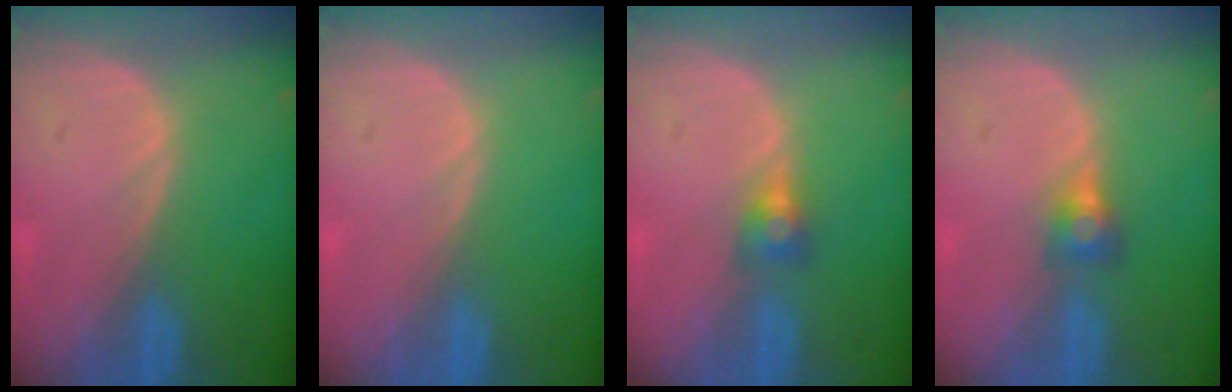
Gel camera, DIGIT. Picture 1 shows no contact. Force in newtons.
{"total": 0.0}
{"total": 2.9, "press": 2.5, "slide": 1.5}
{"total": 2.8, "press": 2.6, "slide": 1.0}